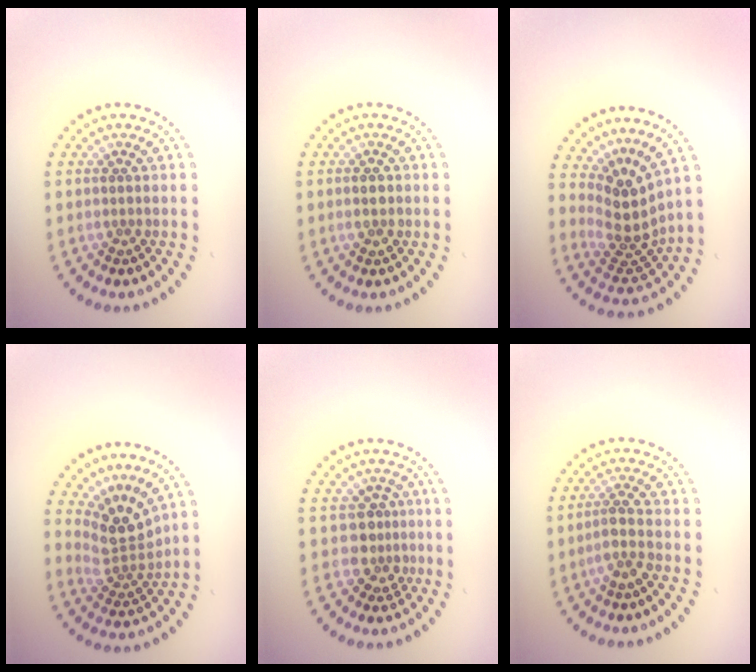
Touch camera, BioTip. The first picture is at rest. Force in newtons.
{"total": 1.7, "press": 1.7, "slide": 0.1}
{"total": 4.0, "press": 2.8, "slide": 2.9}
{"total": 3.8, "press": 2.5, "slide": 2.8}
{"total": 2.5, "press": 1.8, "slide": 1.7}
{"total": 2.0, "press": 1.6, "slide": 1.2}